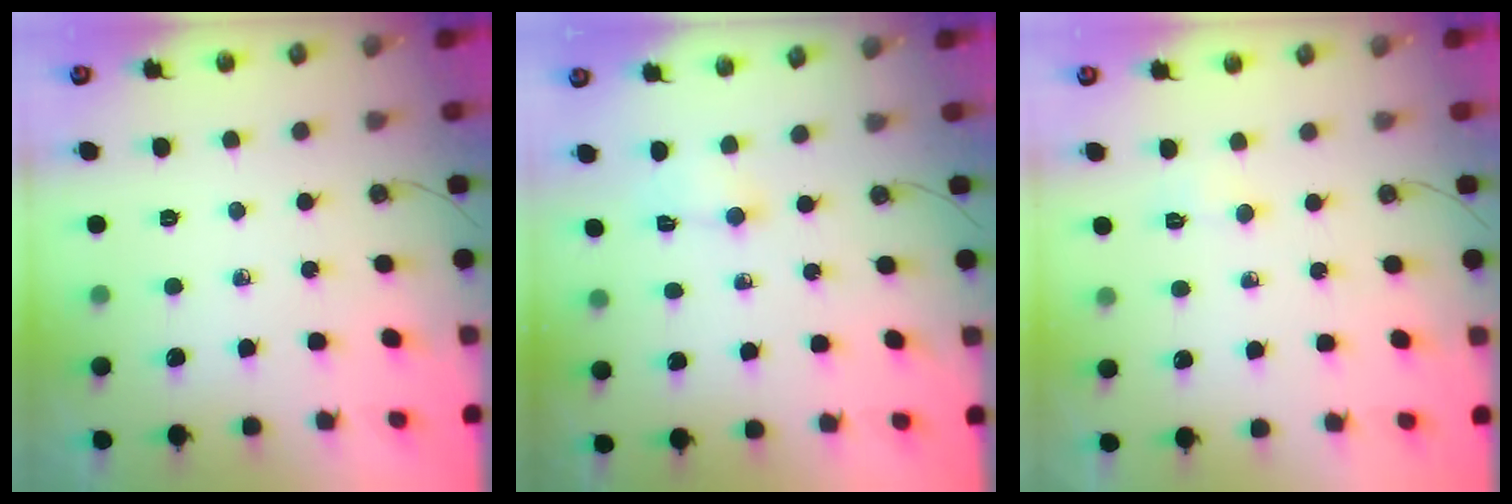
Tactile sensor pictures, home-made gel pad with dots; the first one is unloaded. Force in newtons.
{"total": 1.9, "press": 1.7, "slide": 0.7}
{"total": 3.2, "press": 3.2, "slide": 0.5}